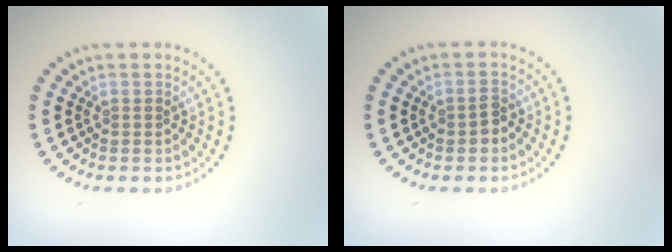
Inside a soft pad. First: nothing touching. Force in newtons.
{"total": 1.3, "press": 1.3, "slide": 0.4}